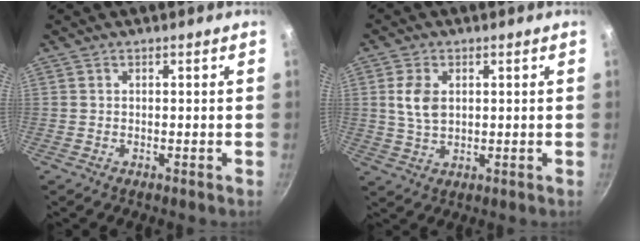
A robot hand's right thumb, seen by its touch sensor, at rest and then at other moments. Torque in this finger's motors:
{"motor_torque": [-0.41, 0.73, 0.96, -0.15, 0.07]}